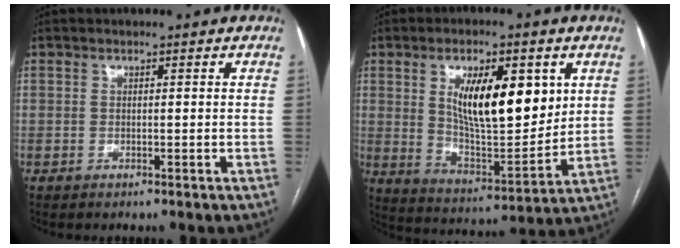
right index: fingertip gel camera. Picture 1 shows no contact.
{"total": 15.6, "force": [5.0, 5.2, 13.9], "torque": [-0.231, -0.003, 0.091]}